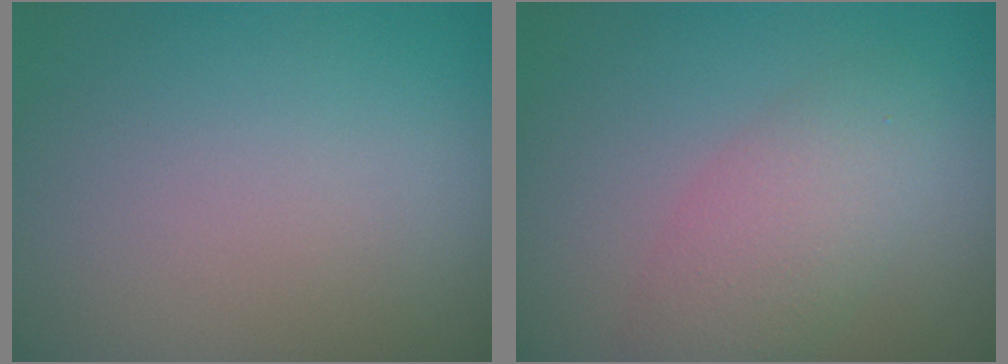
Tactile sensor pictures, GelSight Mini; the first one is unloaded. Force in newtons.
{"total": 3.9, "press": 3.9, "slide": 0.1}